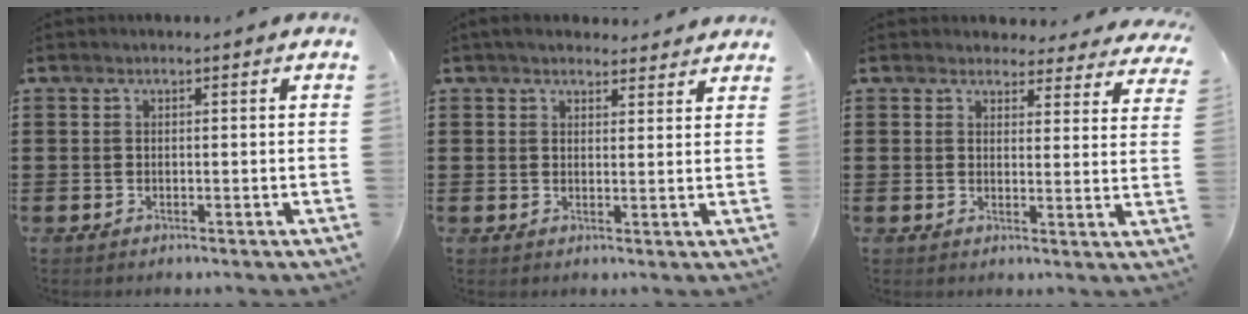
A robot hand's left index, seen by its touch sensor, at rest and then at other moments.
{"total": 3.2, "force": [2.9, 1.1, 0.6], "torque": [-0.012, -0.005, 0.053]}
{"total": 3.5, "force": [3.3, 1.0, 0.4], "torque": [-0.016, -0.014, 0.059]}